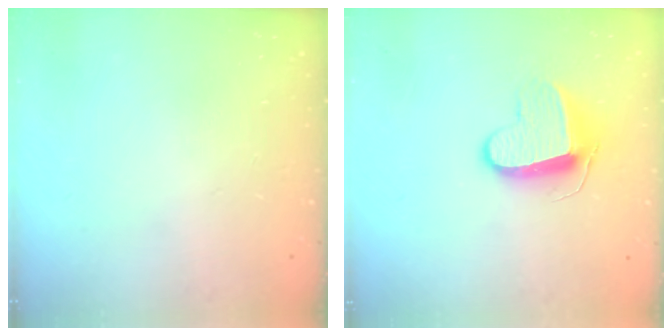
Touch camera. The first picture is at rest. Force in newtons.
{"total": 9.5, "press": 9.5, "slide": 0.4}